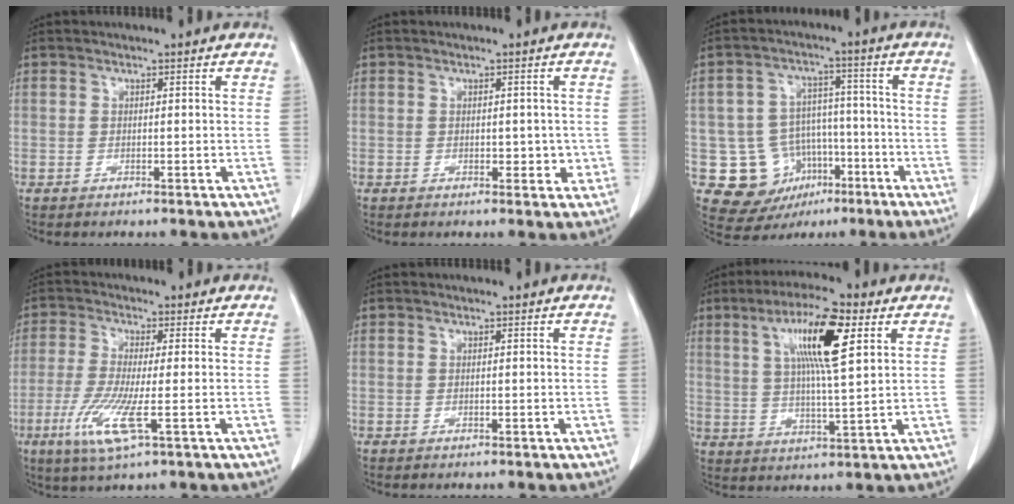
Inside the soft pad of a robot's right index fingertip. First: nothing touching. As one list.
[{"total": 3.0, "force": [-0.3, 1.9, 2.3], "torque": [-0.020, 0.003, 0.001]}, {"total": 11.4, "force": [-4.1, 10.1, 3.6], "torque": [-0.061, 0.038, -0.048]}, {"total": 8.3, "force": [-3.0, 0.6, 7.7], "torque": [-0.163, -0.026, -0.060]}, {"total": 0.0}, {"total": 11.7, "force": [4.5, 1.2, 10.7], "torque": [-0.192, 0.011, 0.078]}]